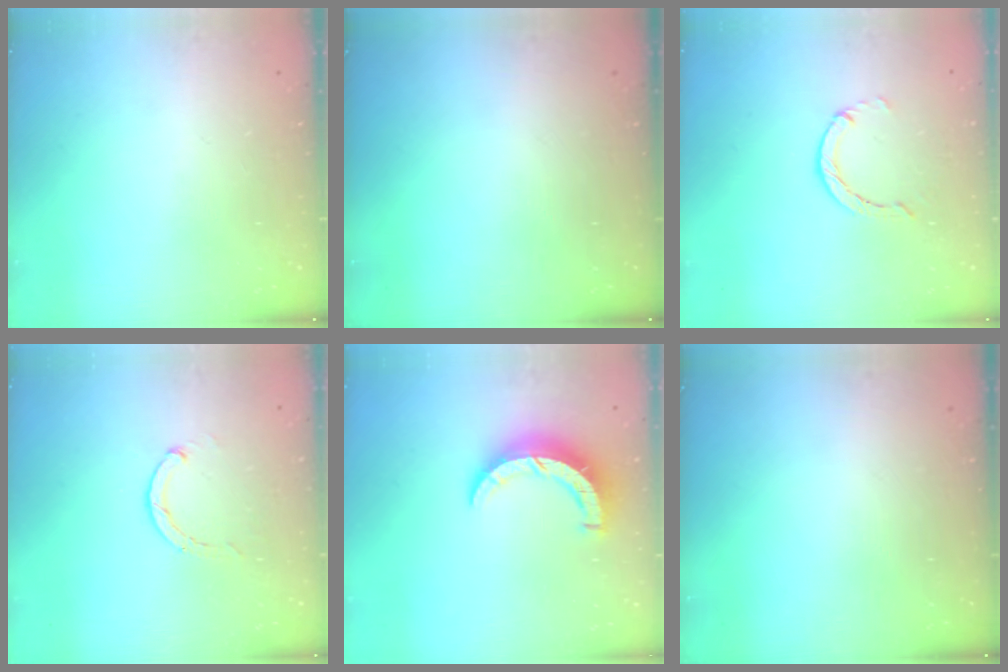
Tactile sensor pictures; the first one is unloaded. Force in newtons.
{"total": 0.0}
{"total": 1.2, "press": 1.2, "slide": 0.2}
{"total": 2.8, "press": 2.8, "slide": 0.5}
{"total": 10.4, "press": 10.3, "slide": 0.7}
{"total": 0.0}